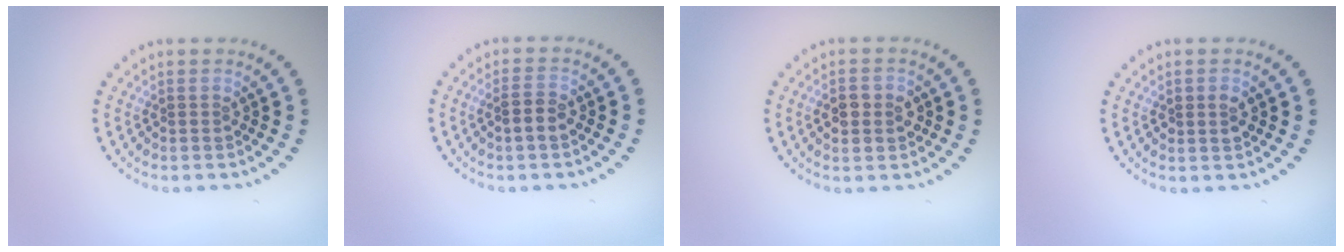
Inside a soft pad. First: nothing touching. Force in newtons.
{"total": 1.9, "press": 1.7, "slide": 0.7}
{"total": 2.3, "press": 2.3, "slide": 0.0}
{"total": 1.4, "press": 1.3, "slide": 0.2}